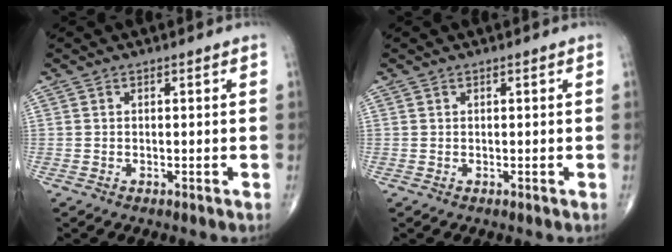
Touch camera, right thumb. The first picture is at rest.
{"total": 0.0}